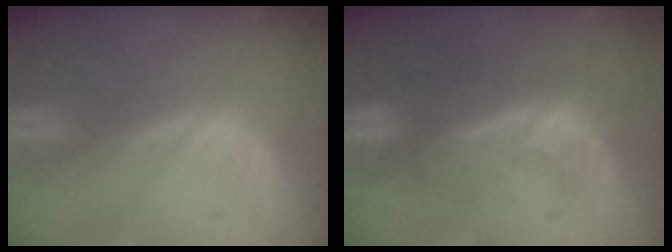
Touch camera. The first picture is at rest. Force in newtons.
{"total": 8.2, "press": 7.0, "slide": 4.2}